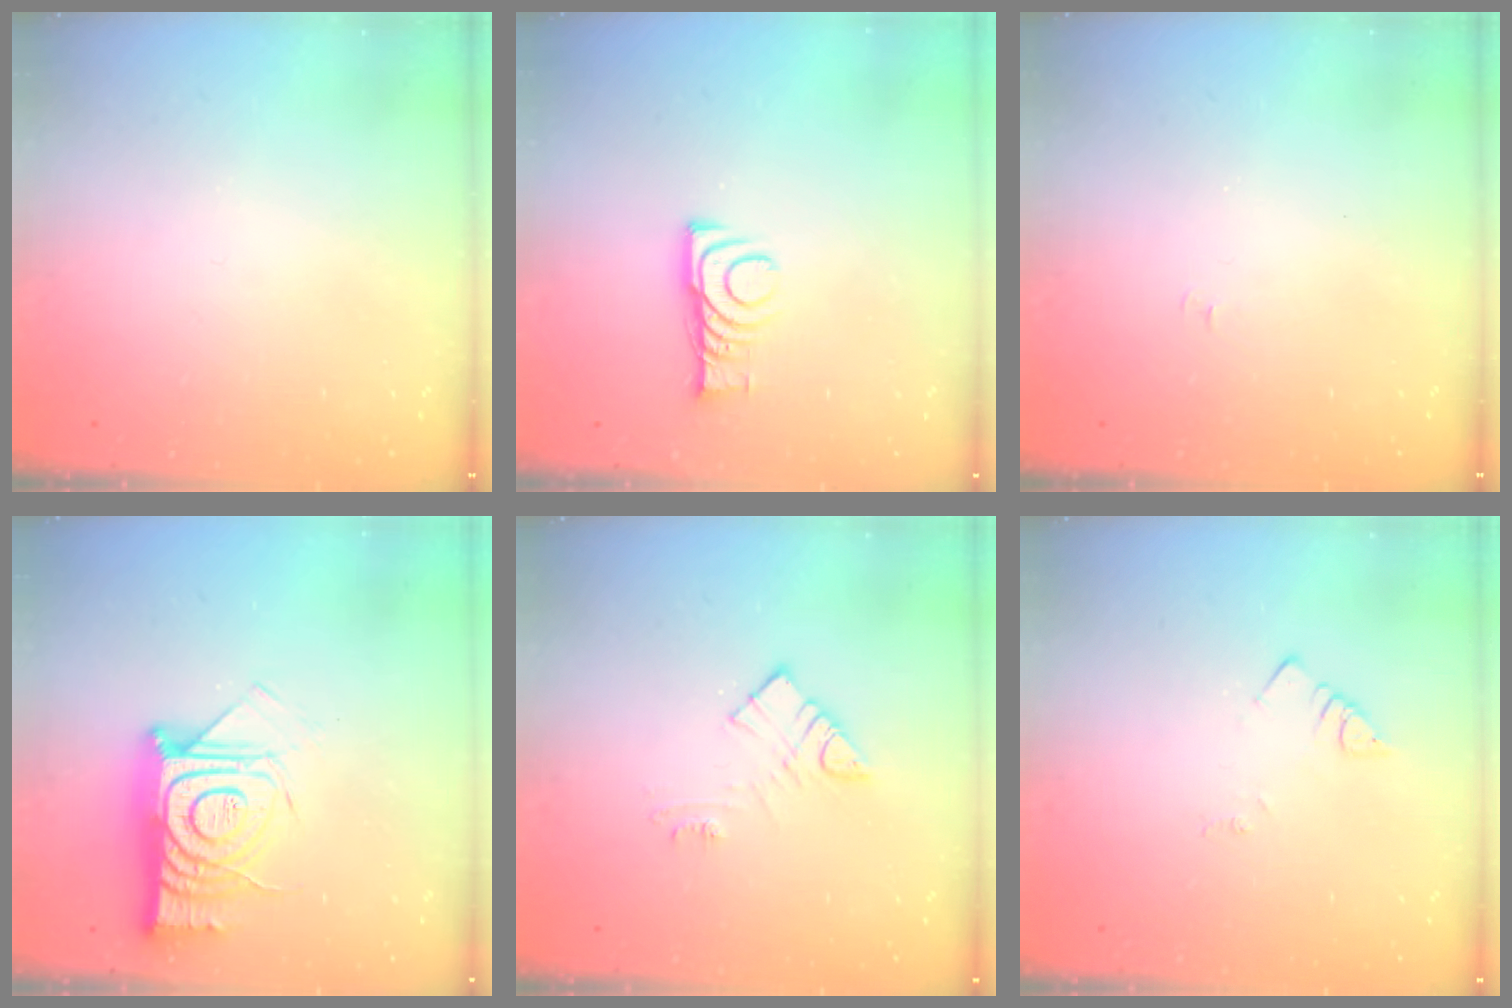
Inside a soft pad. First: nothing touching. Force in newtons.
{"total": 7.9, "press": 7.8, "slide": 0.4}
{"total": 3.8, "press": 3.7, "slide": 0.4}
{"total": 15.6, "press": 15.5, "slide": 1.2}
{"total": 8.8, "press": 8.7, "slide": 0.4}
{"total": 2.2, "press": 2.2, "slide": 0.4}